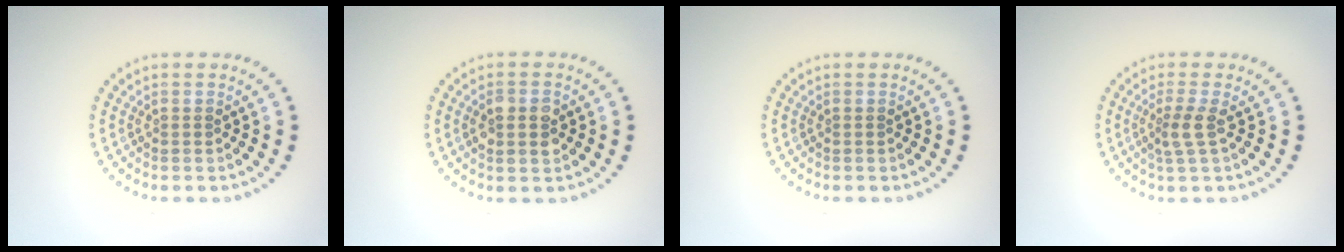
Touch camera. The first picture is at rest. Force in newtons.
{"total": 2.4, "press": 2.4, "slide": 0.3}
{"total": 0.0}
{"total": 2.0, "press": 1.6, "slide": 1.2}